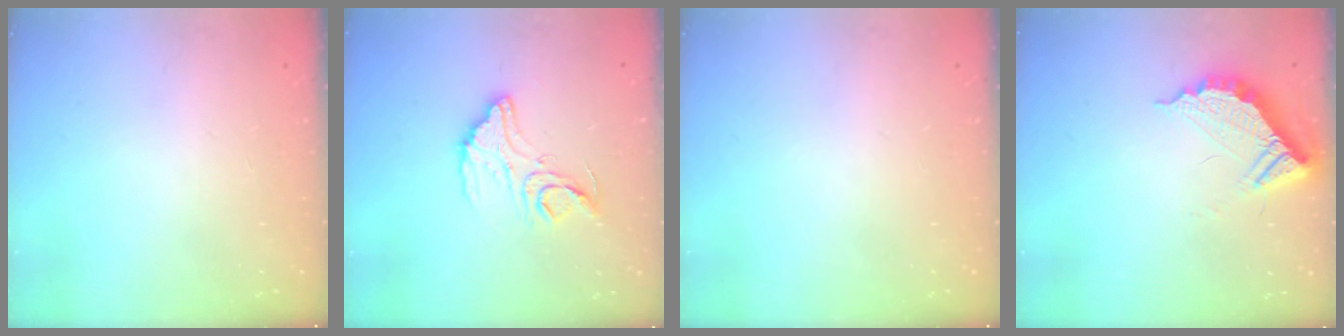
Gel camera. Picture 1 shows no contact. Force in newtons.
{"total": 13.5, "press": 13.4, "slide": 1.0}
{"total": 0.0}
{"total": 11.2, "press": 11.2, "slide": 0.9}